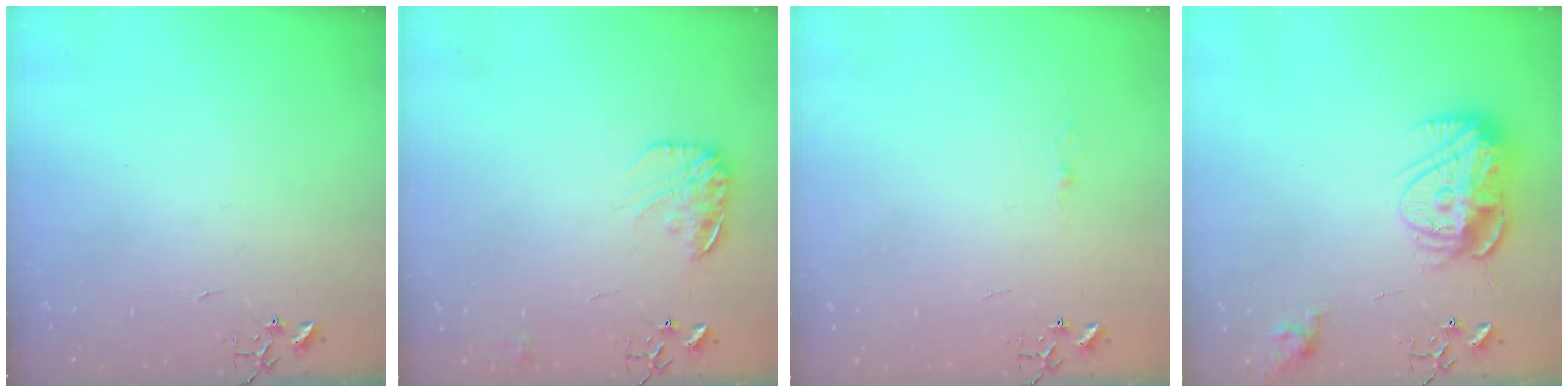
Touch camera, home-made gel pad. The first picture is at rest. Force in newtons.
{"total": 12.1, "press": 12.1, "slide": 0.5}
{"total": 2.5, "press": 2.5, "slide": 0.3}
{"total": 15.7, "press": 15.7, "slide": 1.0}